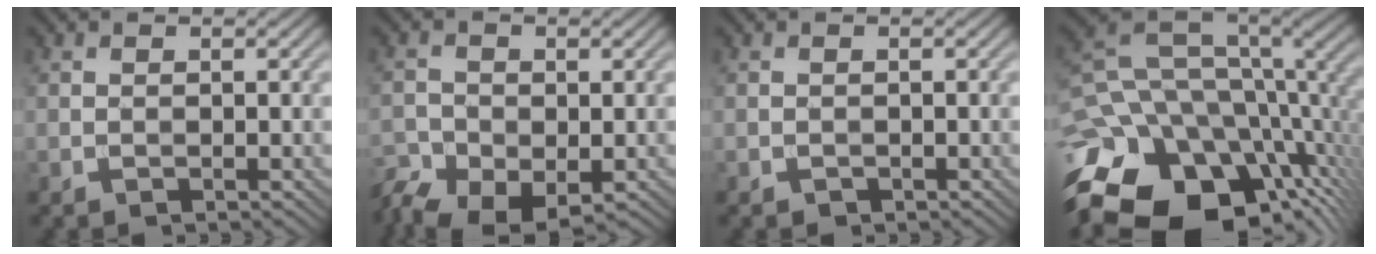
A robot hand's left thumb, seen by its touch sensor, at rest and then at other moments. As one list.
[{"total": 6.6, "force": [-4.2, 3.6, 3.7], "torque": [-0.077, -0.022, -0.079]}, {"total": 0.5, "force": [-0.3, 0.4, 0.1], "torque": [0.001, -0.005, -0.005]}, {"total": 18.2, "force": [-6.6, 11.6, 12.3], "torque": [-0.290, -0.025, -0.097]}]